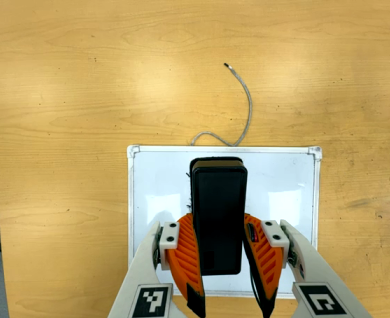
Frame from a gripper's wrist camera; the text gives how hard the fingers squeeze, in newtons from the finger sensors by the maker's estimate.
{"total": 7.1, "left": 6.0, "right": 8.2}